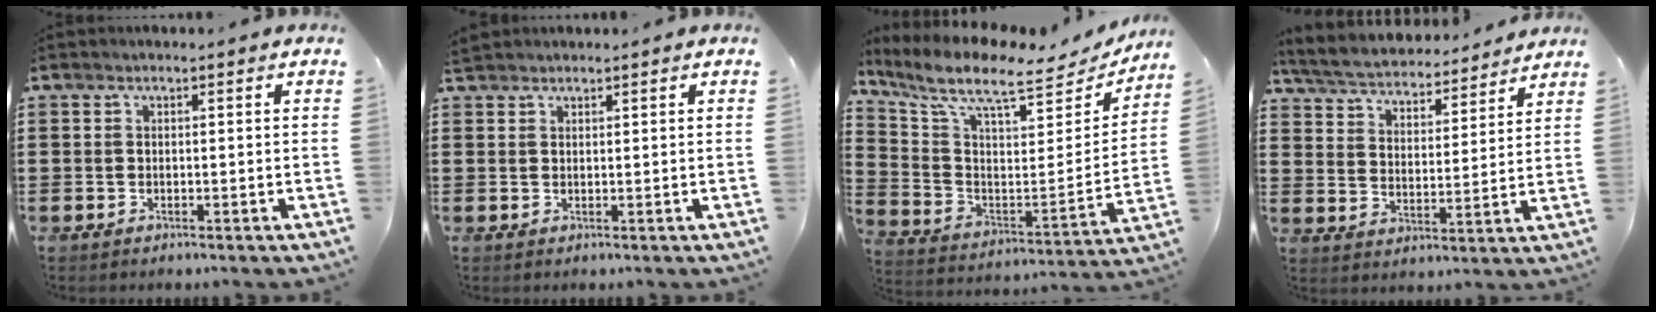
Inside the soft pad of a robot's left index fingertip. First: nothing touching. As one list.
[{"total": 1.2, "force": [1.2, 0.3, 0.1], "torque": [-0.005, 0.001, 0.024]}, {"total": 9.1, "force": [7.6, 1.6, 4.9], "torque": [-0.121, -0.061, 0.123]}, {"total": 4.7, "force": [4.7, 0.4, 0.8], "torque": [-0.041, -0.031, 0.076]}]